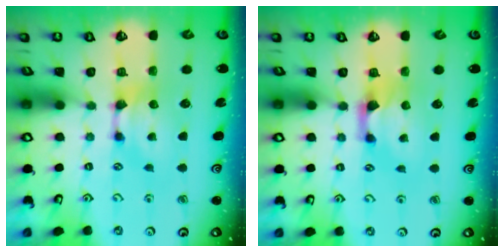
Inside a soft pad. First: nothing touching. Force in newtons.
{"total": 1.6, "press": 0.9, "slide": 1.3}